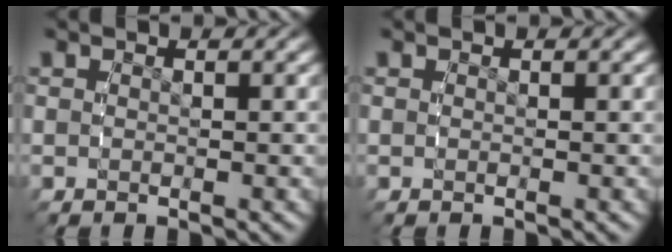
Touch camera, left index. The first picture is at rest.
{"total": 0.0}